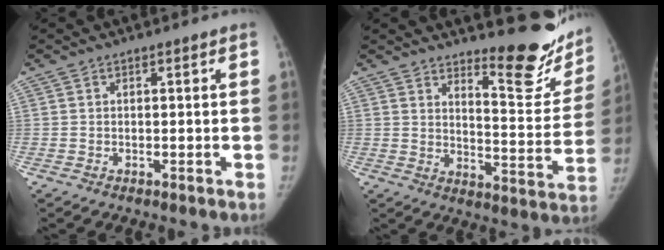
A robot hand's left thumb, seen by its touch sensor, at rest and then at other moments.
{"total": 16.0, "force": [12.9, 4.4, 8.2], "torque": [-0.063, -0.131, 0.166]}